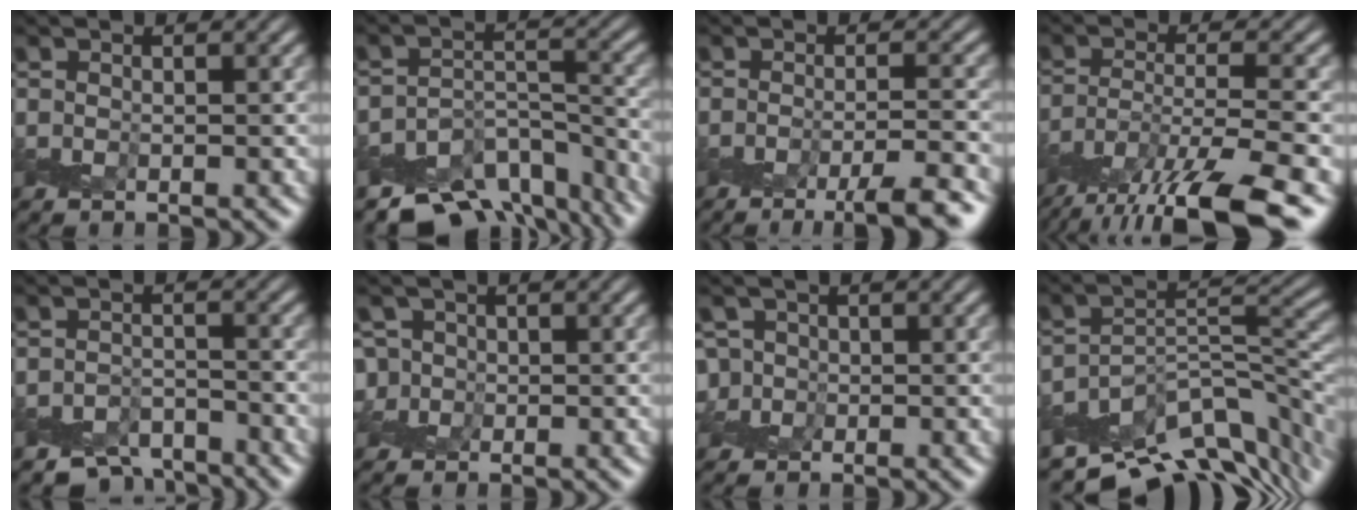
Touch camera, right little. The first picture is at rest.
{"total": 9.2, "force": [-7.8, 3.9, 3.0], "torque": [-0.040, -0.012, -0.113]}
{"total": 5.5, "force": [-3.6, 0.8, 4.1], "torque": [-0.058, 0.003, -0.057]}
{"total": 9.7, "force": [-6.9, 2.6, 6.4], "torque": [-0.120, -0.014, -0.122]}
{"total": 4.3, "force": [-3.8, 1.7, 1.0], "torque": [-0.005, -0.005, -0.067]}
{"total": 3.3, "force": [0.0, 3.2, 0.8], "torque": [0.002, 0.023, -0.017]}
{"total": 2.9, "force": [0.0, 2.8, 0.7], "torque": [0.000, 0.020, -0.011]}
{"total": 10.3, "force": [-7.4, 4.5, 5.6], "torque": [-0.078, 0.000, -0.119]}